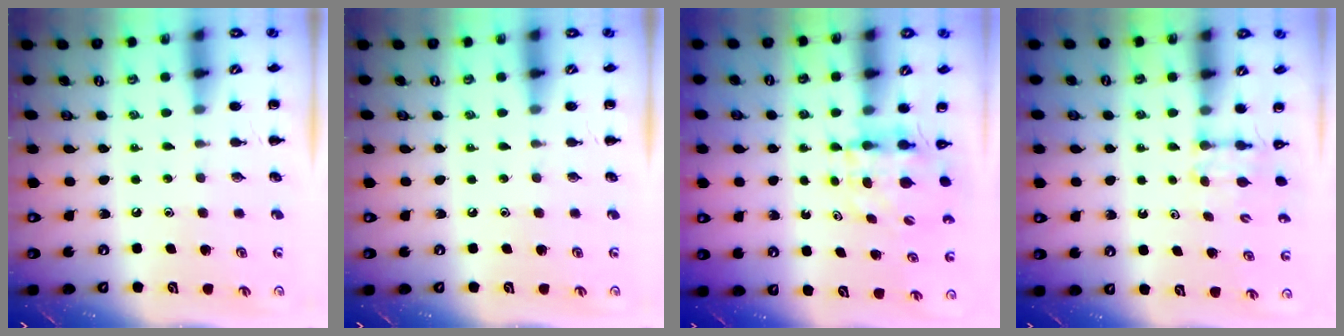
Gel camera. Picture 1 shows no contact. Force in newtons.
{"total": 0.0}
{"total": 4.0, "press": 4.0, "slide": 0.1}
{"total": 2.6, "press": 2.4, "slide": 1.0}